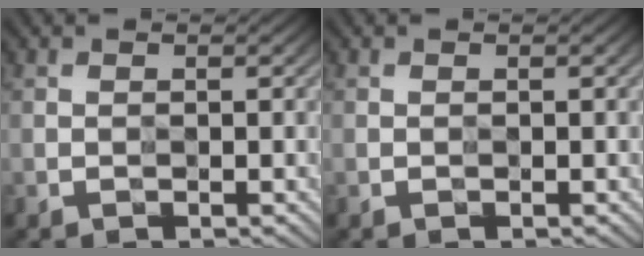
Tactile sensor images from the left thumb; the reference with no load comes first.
{"total": 0.0}